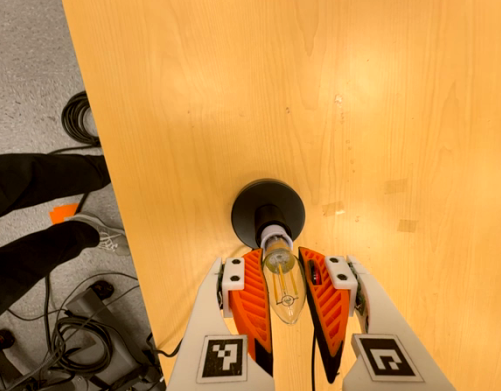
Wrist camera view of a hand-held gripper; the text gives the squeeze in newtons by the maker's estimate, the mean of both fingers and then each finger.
{"total": 20.9, "left": 21.9, "right": 19.9}